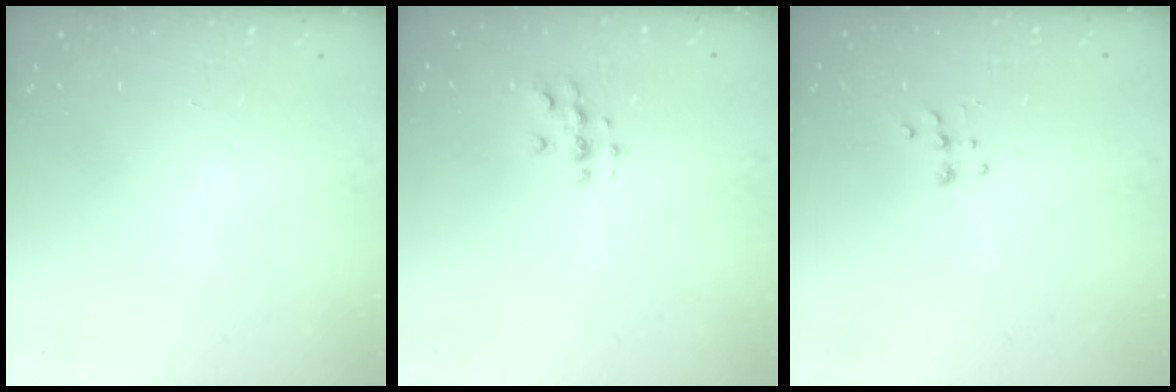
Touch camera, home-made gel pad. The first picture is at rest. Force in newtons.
{"total": 3.6, "press": 3.6, "slide": 0.5}
{"total": 6.8, "press": 6.8, "slide": 0.5}